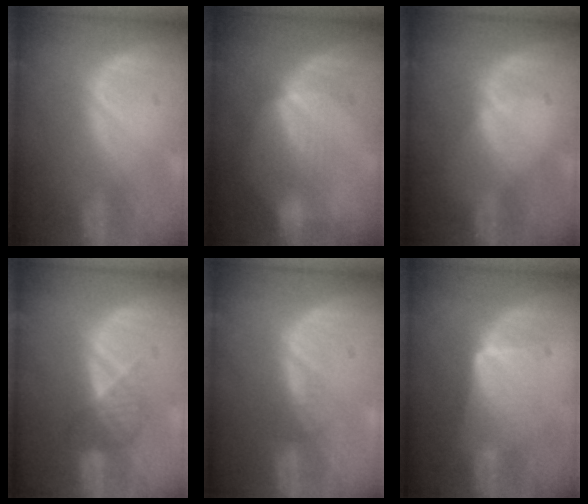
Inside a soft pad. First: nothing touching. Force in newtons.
{"total": 4.2, "press": 4.0, "slide": 1.1}
{"total": 1.1, "press": 1.1, "slide": 0.2}
{"total": 3.6, "press": 3.4, "slide": 1.2}
{"total": 1.3, "press": 1.2, "slide": 0.2}
{"total": 6.6, "press": 5.8, "slide": 3.1}